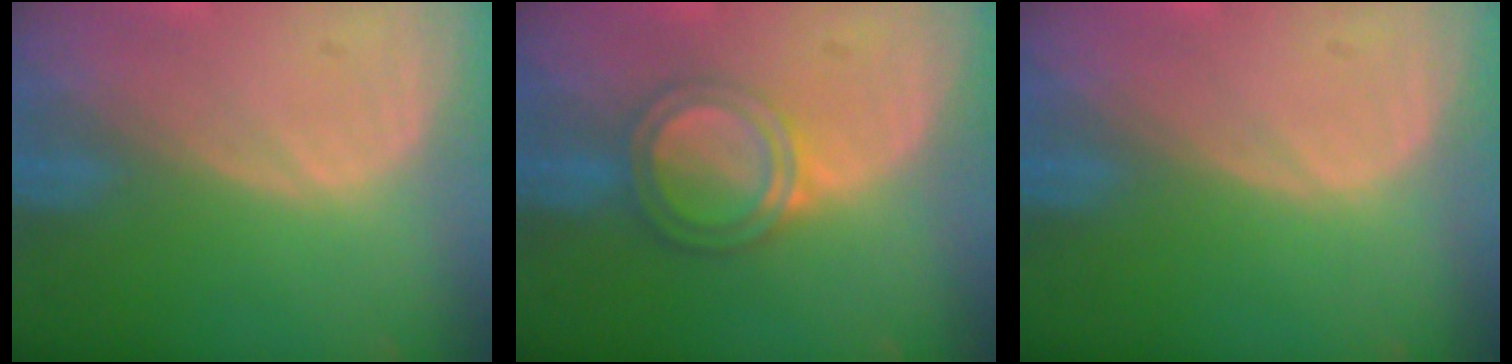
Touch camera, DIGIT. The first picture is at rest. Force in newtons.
{"total": 5.2, "press": 4.7, "slide": 2.2}
{"total": 0.0}